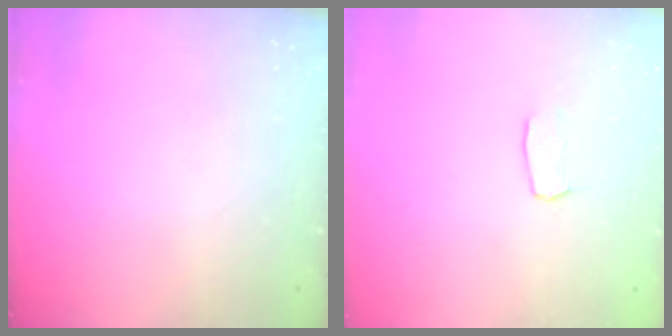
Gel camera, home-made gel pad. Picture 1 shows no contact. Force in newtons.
{"total": 2.9, "press": 2.9, "slide": 0.2}